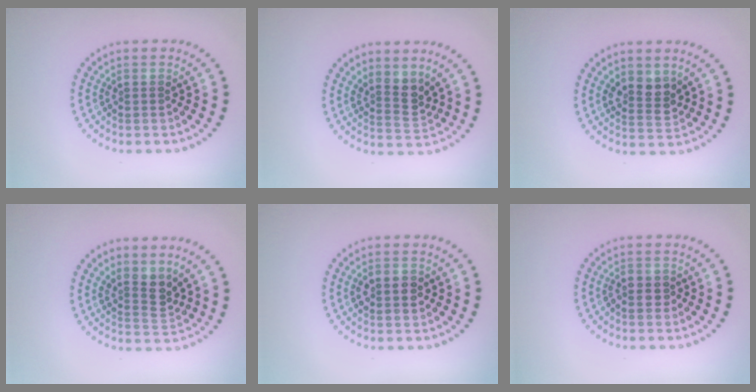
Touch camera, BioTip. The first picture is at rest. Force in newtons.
{"total": 2.6, "press": 1.9, "slide": 1.7}
{"total": 2.6, "press": 2.4, "slide": 0.9}
{"total": 2.6, "press": 1.9, "slide": 1.7}
{"total": 2.9, "press": 2.9, "slide": 0.2}
{"total": 1.2, "press": 1.1, "slide": 0.5}